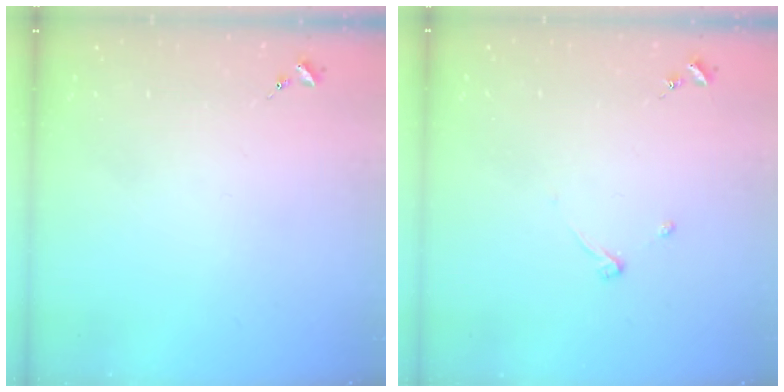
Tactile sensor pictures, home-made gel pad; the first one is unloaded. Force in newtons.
{"total": 3.2, "press": 3.2, "slide": 0.5}